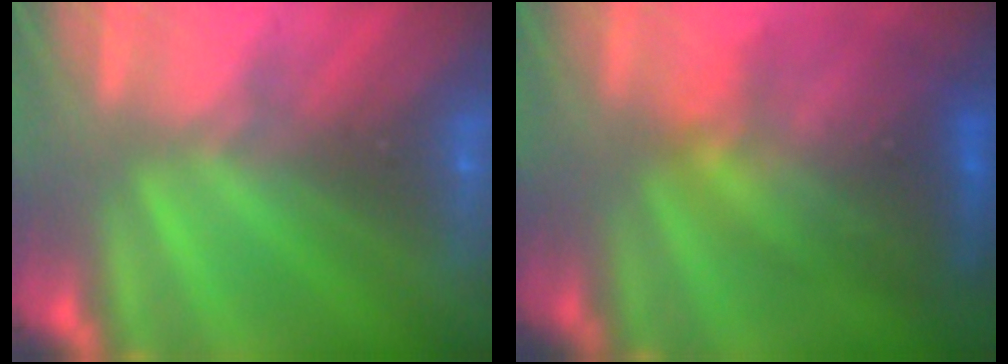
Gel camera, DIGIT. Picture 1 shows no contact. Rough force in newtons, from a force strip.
{"total": 7.3}